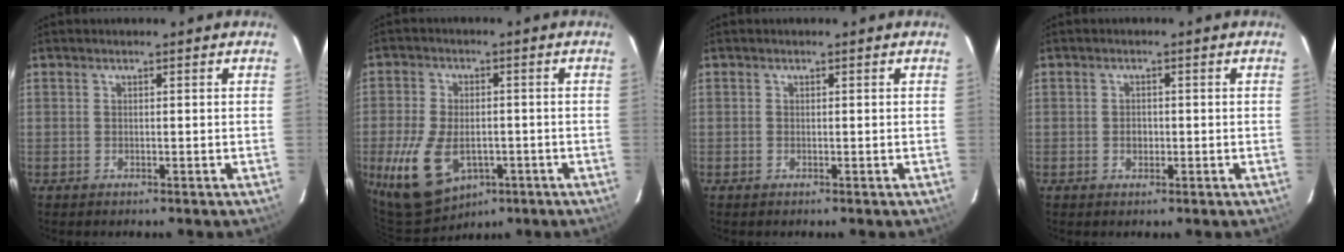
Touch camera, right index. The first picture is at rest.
{"total": 14.3, "force": [-5.2, 8.8, 10.0], "torque": [-0.223, -0.023, -0.080]}
{"total": 0.0}
{"total": 1.6, "force": [-0.4, 1.3, 0.8], "torque": [-0.015, 0.005, -0.006]}